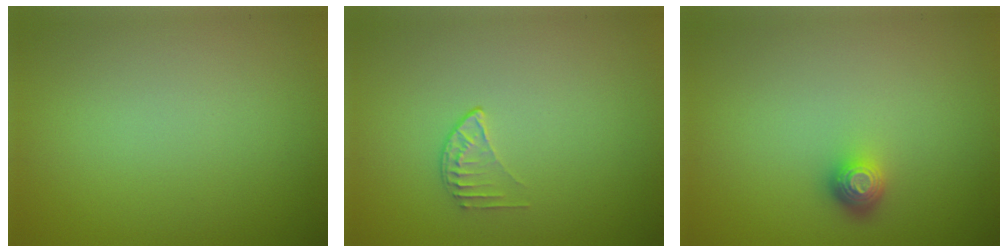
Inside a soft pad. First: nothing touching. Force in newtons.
{"total": 1.1, "press": 0.7, "slide": 0.9}
{"total": 1.7, "press": 1.3, "slide": 1.1}